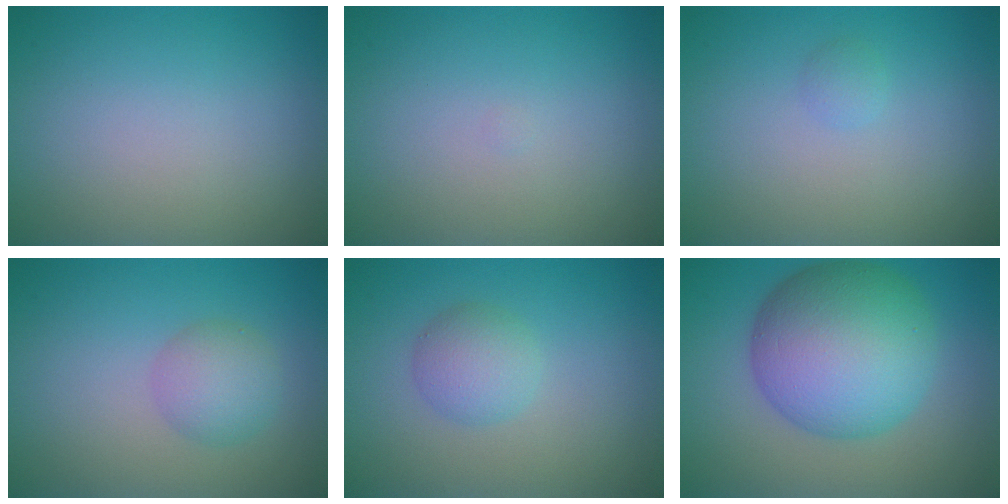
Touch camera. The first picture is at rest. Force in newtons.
{"total": 0.0}
{"total": 0.7, "press": 0.7, "slide": 0.1}
{"total": 2.9, "press": 2.9, "slide": 0.1}
{"total": 2.6, "press": 2.6, "slide": 0.1}
{"total": 11.5, "press": 11.5, "slide": 0.1}